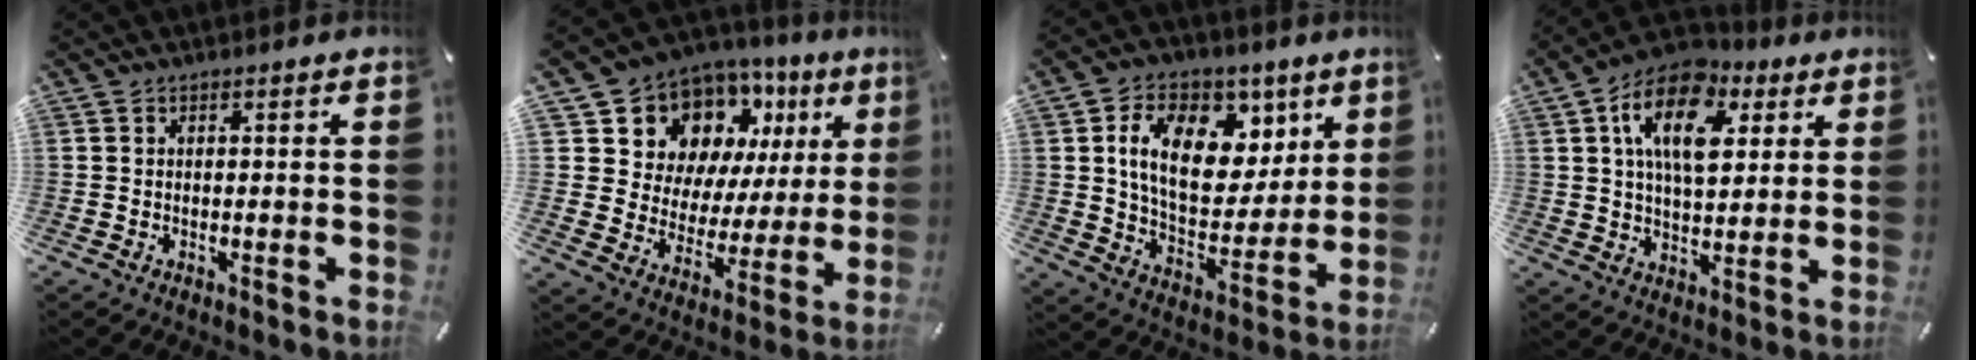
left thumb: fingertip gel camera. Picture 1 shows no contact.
{"total": 12.2, "force": [8.1, 8.6, 3.1], "torque": [-0.056, -0.081, 0.147]}
{"total": 16.9, "force": [7.4, 11.2, 10.4], "torque": [-0.163, -0.028, 0.133]}
{"total": 15.1, "force": [6.1, 9.1, 10.4], "torque": [-0.181, -0.008, 0.106]}